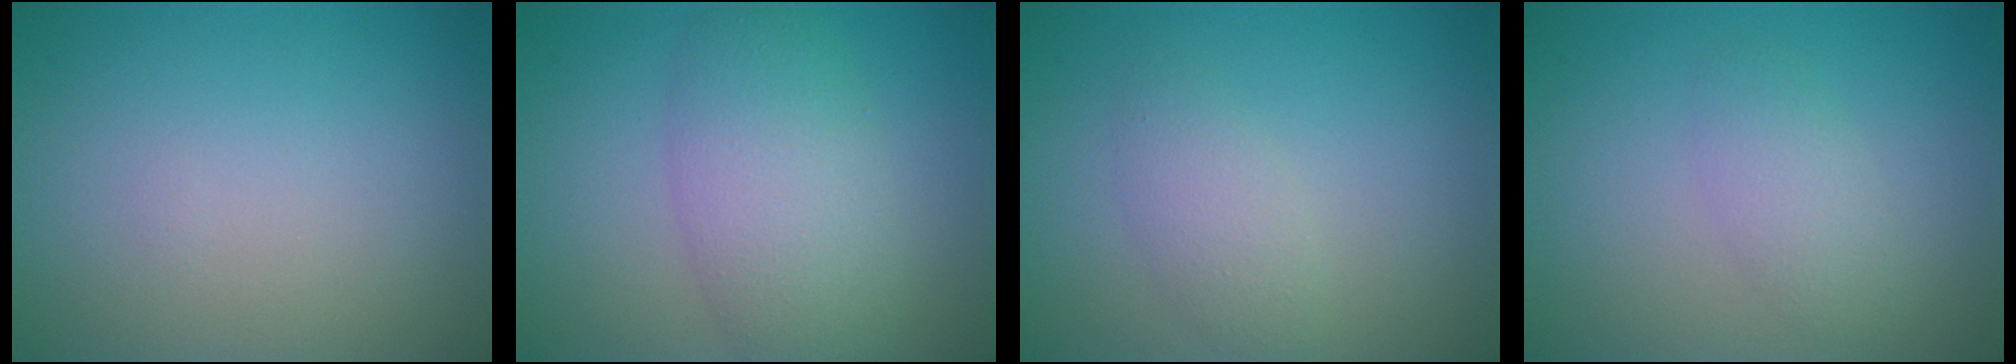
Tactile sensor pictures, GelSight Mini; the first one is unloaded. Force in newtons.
{"total": 5.6, "press": 5.6, "slide": 0.3}
{"total": 2.1, "press": 2.1, "slide": 0.2}
{"total": 2.1, "press": 2.1, "slide": 0.0}